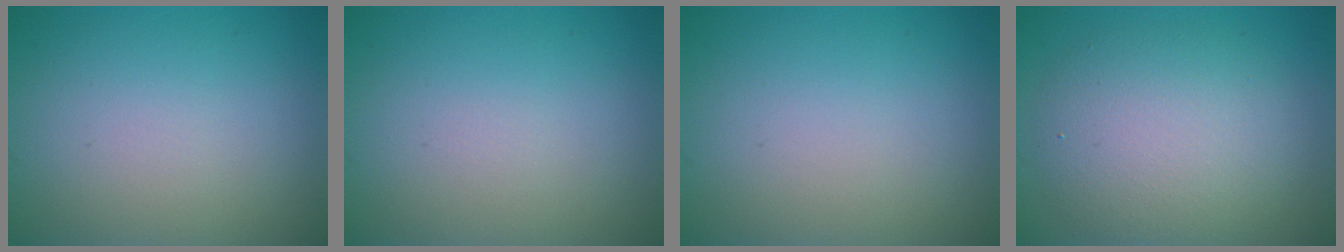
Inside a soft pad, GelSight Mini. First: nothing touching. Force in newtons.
{"total": 0.0}
{"total": 0.0}
{"total": 6.2, "press": 6.2, "slide": 0.6}